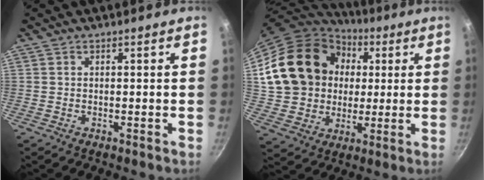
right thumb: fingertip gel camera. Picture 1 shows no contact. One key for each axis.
{"total": 22.9, "fx": 4.6, "fy": 18.8, "fz": 12.3, "tx": -0.207, "ty": 0.028, "tz": 0.093}